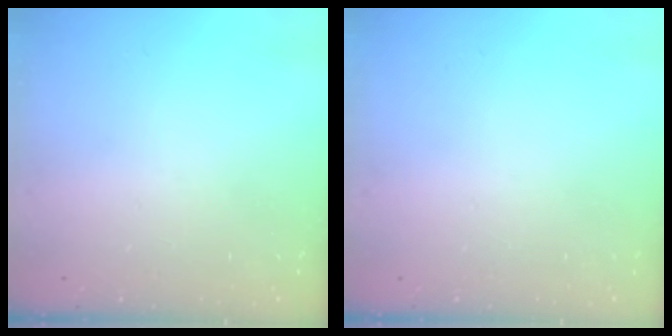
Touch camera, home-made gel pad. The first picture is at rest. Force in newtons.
{"total": 0.0}